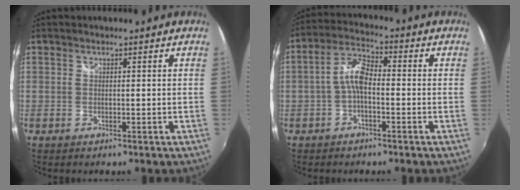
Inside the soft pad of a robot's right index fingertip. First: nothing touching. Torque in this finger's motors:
{"motor_torque": [1.03, -0.27, 0.51, 0.14]}